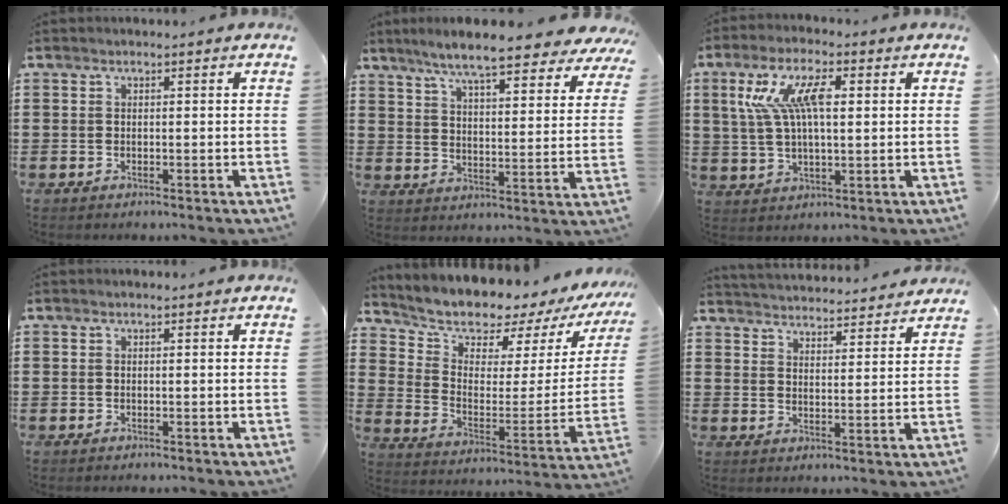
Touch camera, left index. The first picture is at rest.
{"total": 8.4, "force": [7.4, 0.1, 4.0], "torque": [-0.096, -0.039, 0.127]}
{"total": 9.4, "force": [2.7, 3.7, 8.2], "torque": [-0.189, 0.007, 0.039]}
{"total": 0.0}
{"total": 6.1, "force": [5.6, 2.4, 0.6], "torque": [-0.037, -0.057, 0.093]}
{"total": 4.0, "force": [4.0, -0.2, -0.3], "torque": [-0.012, -0.029, 0.069]}